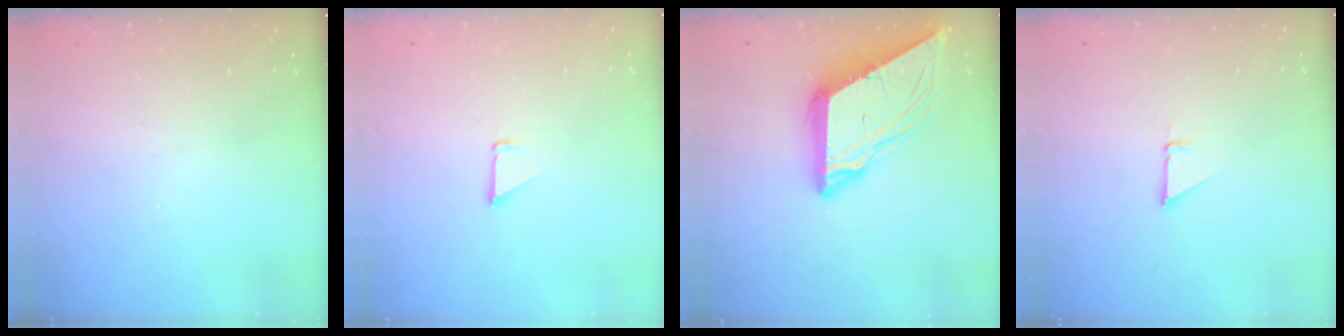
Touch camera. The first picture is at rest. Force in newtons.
{"total": 0.7, "press": 0.7, "slide": 0.1}
{"total": 9.3, "press": 9.2, "slide": 0.8}
{"total": 1.5, "press": 1.5, "slide": 0.0}